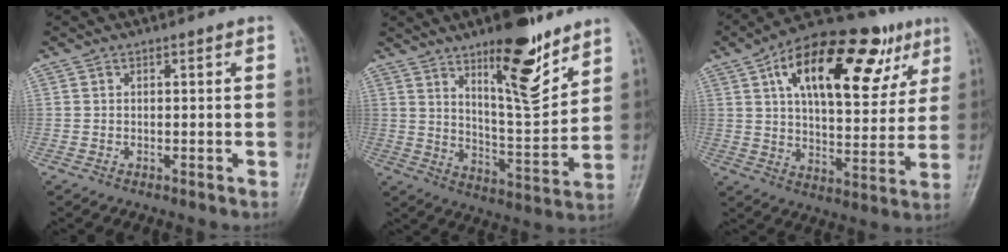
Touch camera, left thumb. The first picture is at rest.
{"total": 15.0, "force": [9.6, 4.2, 10.7], "torque": [-0.135, -0.074, 0.159]}
{"total": 25.3, "force": [11.1, 11.9, 19.4], "torque": [-0.256, 0.004, 0.171]}